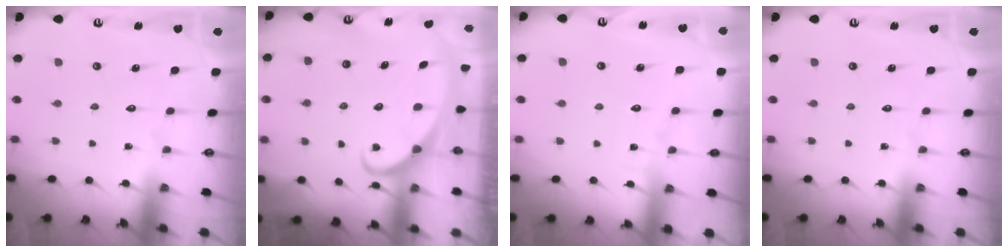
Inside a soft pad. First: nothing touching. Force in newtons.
{"total": 2.6, "press": 2.6, "slide": 0.3}
{"total": 2.6, "press": 2.6, "slide": 0.3}
{"total": 0.0}